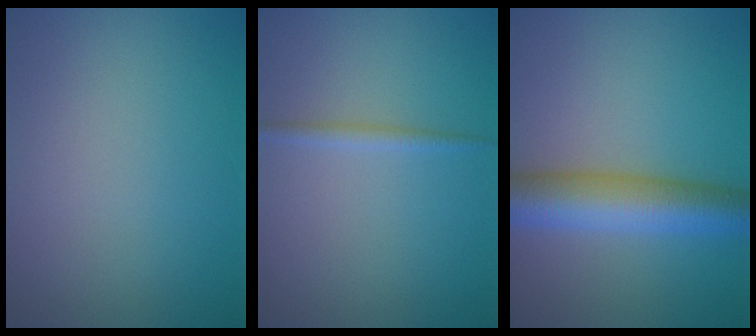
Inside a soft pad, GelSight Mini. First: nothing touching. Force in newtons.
{"total": 1.1, "press": 1.1, "slide": 0.0}
{"total": 6.6, "press": 6.6, "slide": 0.1}